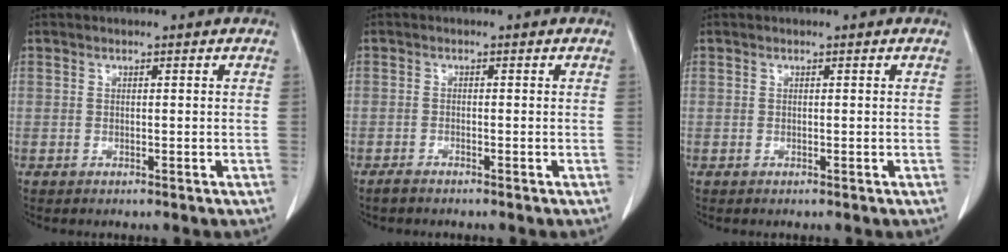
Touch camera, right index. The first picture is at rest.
{"total": 1.1, "force": [-1.0, 0.2, 0.4], "torque": [-0.013, -0.002, -0.019]}
{"total": 0.0}